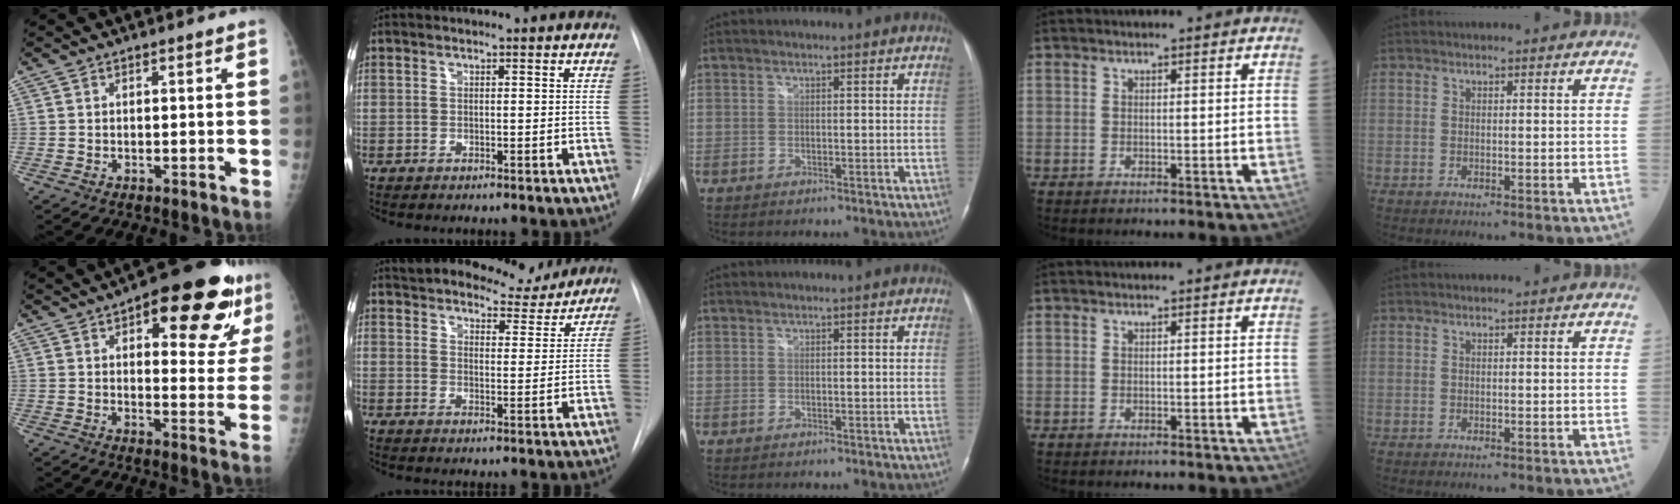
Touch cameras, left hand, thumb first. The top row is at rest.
{"thumb": {"total": 20.1, "force": [10.1, 7.9, 15.5], "torque": [-0.161, -0.021, 0.131]}, "index": {"total": 9.0, "force": [8.4, 2.8, 1.7], "torque": [-0.014, -0.006, 0.111]}}